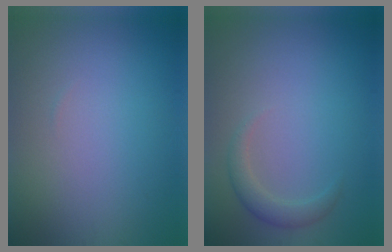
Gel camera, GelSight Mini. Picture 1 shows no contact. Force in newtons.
{"total": 1.8, "press": 1.8, "slide": 0.2}